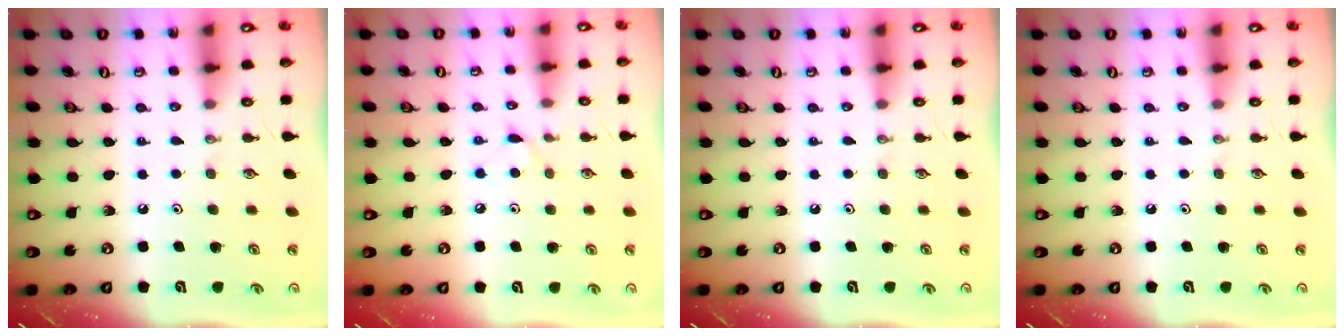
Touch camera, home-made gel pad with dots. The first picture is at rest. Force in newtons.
{"total": 4.0, "press": 4.0, "slide": 0.5}
{"total": 0.0}
{"total": 0.0}